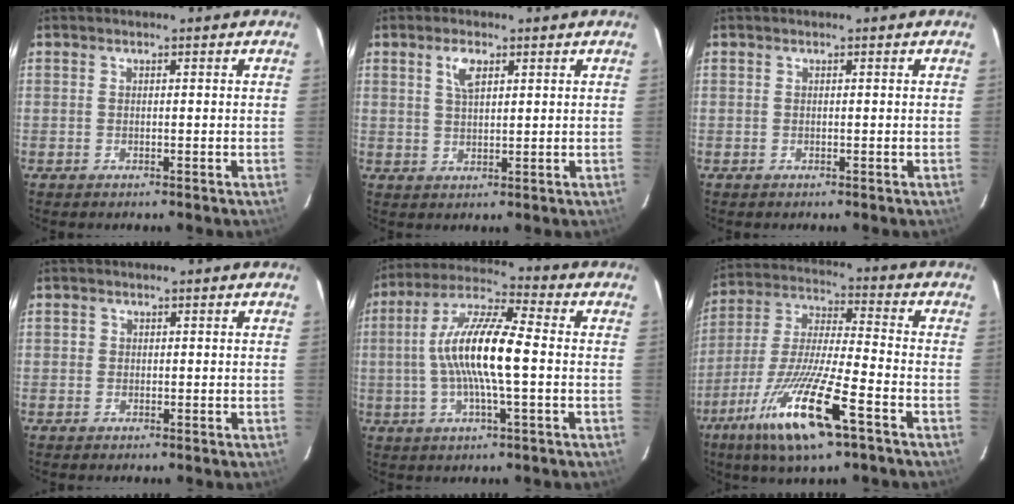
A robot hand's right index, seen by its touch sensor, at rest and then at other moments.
{"total": 3.7, "force": [1.8, 1.6, 2.8], "torque": [-0.052, 0.006, 0.034]}
{"total": 0.0}
{"total": 0.9, "force": [0.0, 0.9, 0.0], "torque": [0.002, 0.002, -0.002]}
{"total": 13.5, "force": [-0.6, 2.2, 13.3], "torque": [-0.258, 0.012, -0.021]}
{"total": 18.3, "force": [-9.8, 2.6, 15.2], "torque": [-0.312, -0.040, -0.187]}